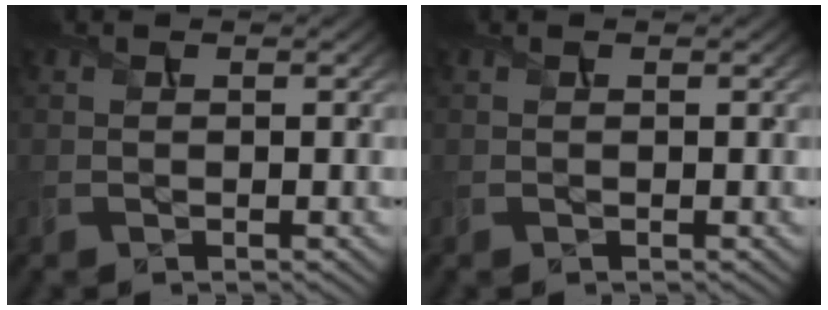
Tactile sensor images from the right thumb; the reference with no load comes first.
{"total": 0.0}